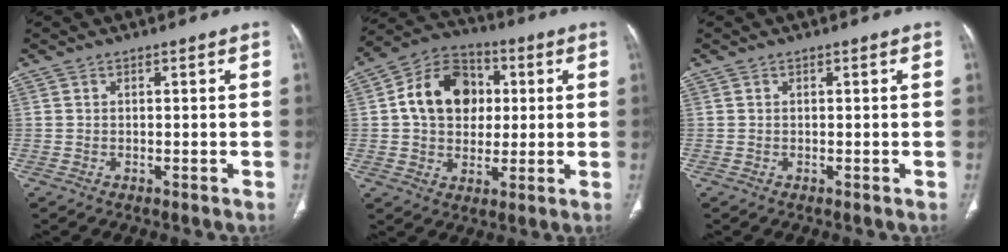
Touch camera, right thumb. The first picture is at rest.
{"total": 14.3, "force": [2.1, 11.1, 8.8], "torque": [-0.117, 0.015, 0.029]}
{"total": 0.0}